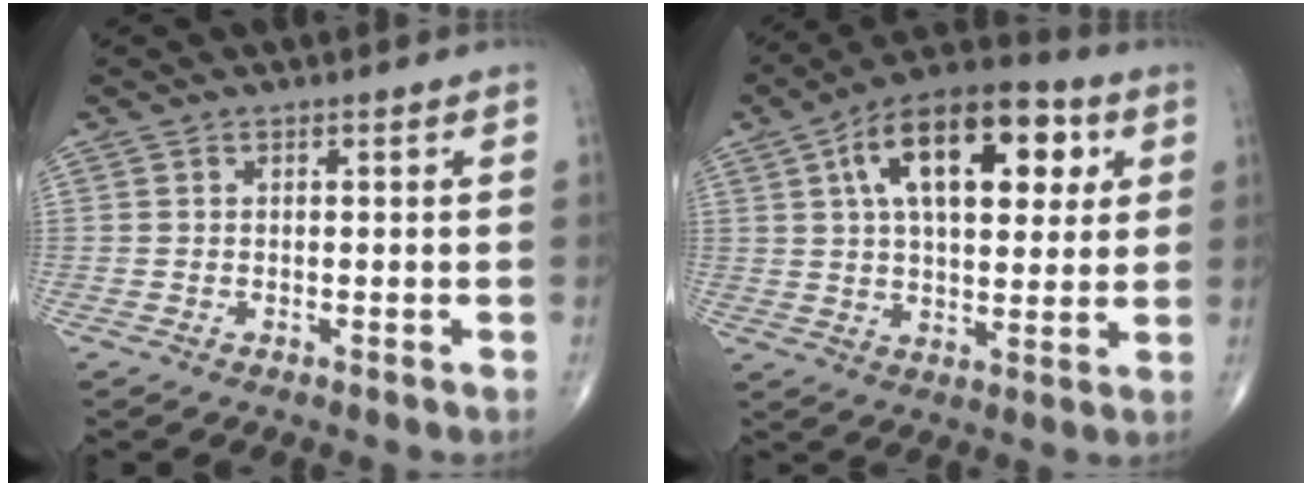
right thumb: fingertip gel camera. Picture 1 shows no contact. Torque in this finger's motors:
{"motor_torque": [0.79, 4.21, 1.40, 0.17, 0.14]}